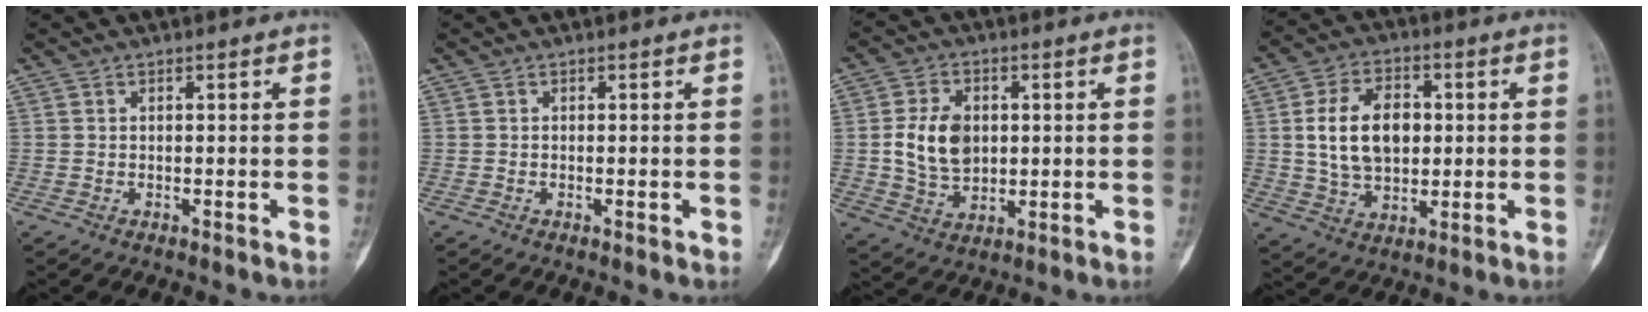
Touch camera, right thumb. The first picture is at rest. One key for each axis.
{"total": 0.7, "fx": -0.2, "fy": 0.2, "fz": 0.6, "tx": -0.007, "ty": -0.001, "tz": -0.003}
{"total": 9.8, "fx": 0.9, "fy": 7.0, "fz": 6.8, "tx": -0.108, "ty": -0.004, "tz": 0.022}
{"total": 13.0, "fx": 1.5, "fy": 8.7, "fz": 9.5, "tx": -0.140, "ty": 0.001, "tz": 0.031}